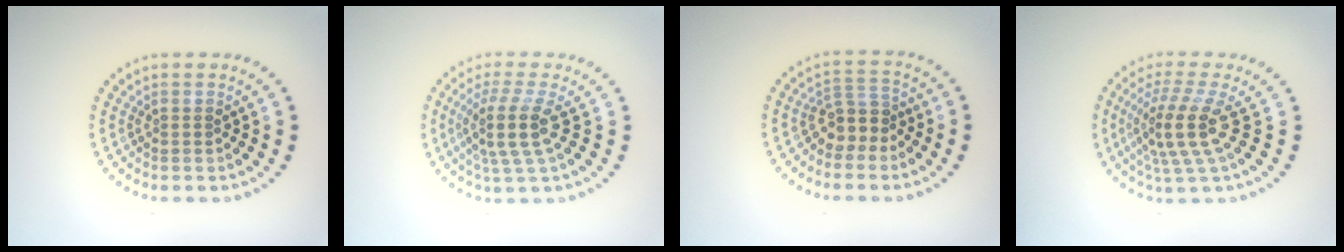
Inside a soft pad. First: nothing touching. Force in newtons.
{"total": 3.8, "press": 2.9, "slide": 2.5}
{"total": 2.8, "press": 2.3, "slide": 1.6}
{"total": 4.5, "press": 3.4, "slide": 3.0}